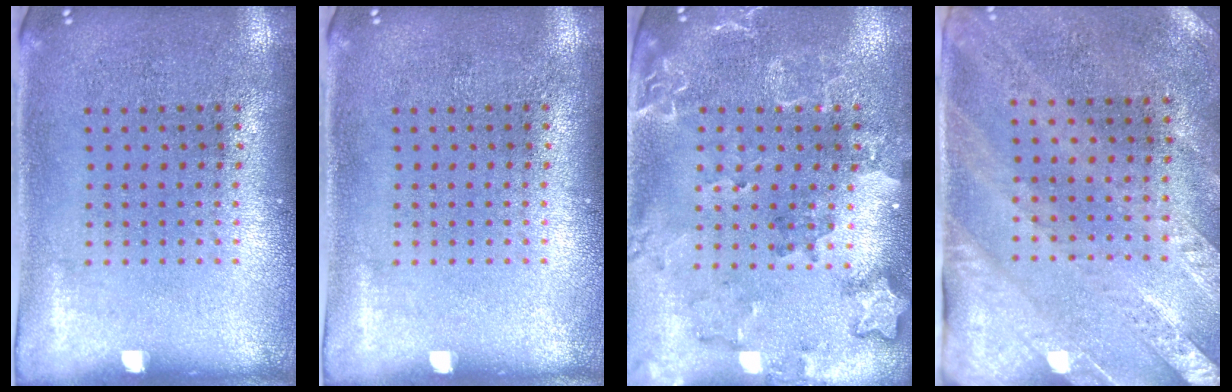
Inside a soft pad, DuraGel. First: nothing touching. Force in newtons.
{"total": 0.0}
{"total": 2.0, "press": 1.9, "slide": 0.7}
{"total": 2.5, "press": 2.1, "slide": 1.3}